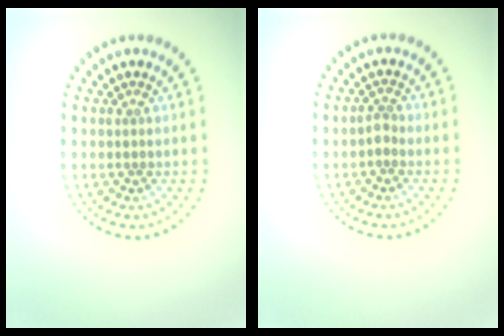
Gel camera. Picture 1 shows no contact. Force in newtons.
{"total": 0.9, "press": 0.7, "slide": 0.5}